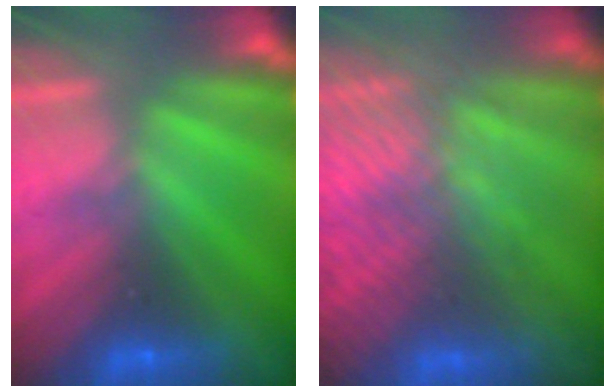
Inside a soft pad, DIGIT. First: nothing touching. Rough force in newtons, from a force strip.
{"total": 6.7}